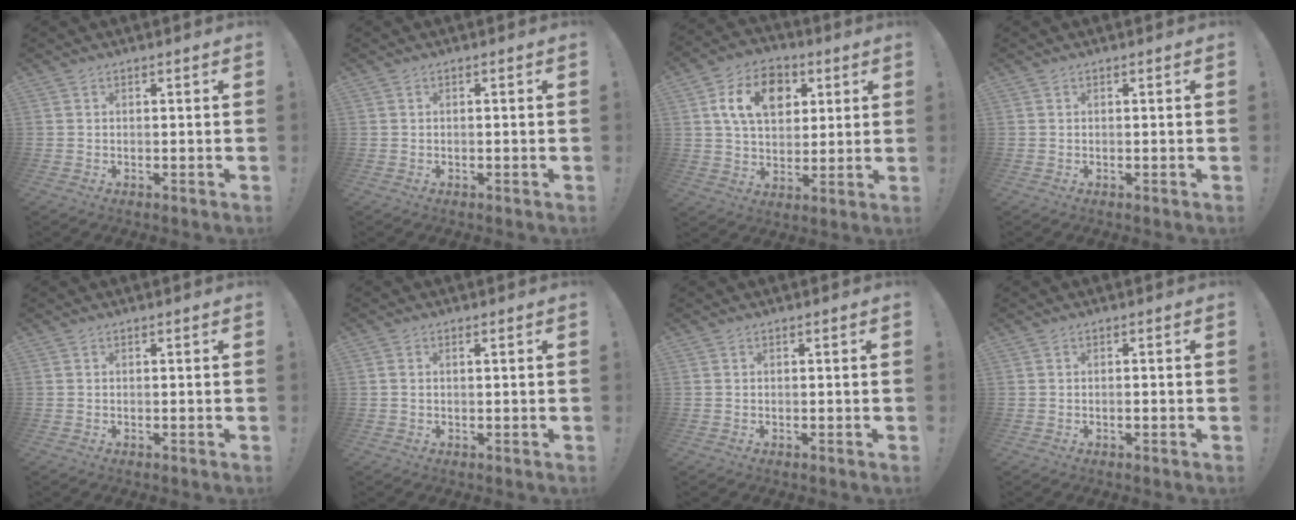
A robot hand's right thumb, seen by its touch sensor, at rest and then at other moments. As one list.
[{"total": 0.5, "force": [-0.3, -0.2, 0.3], "torque": [-0.006, -0.002, -0.006]}, {"total": 15.2, "force": [5.4, 11.0, 8.9], "torque": [-0.135, -0.006, 0.103]}, {"total": 0.0}, {"total": 0.0}, {"total": 0.8, "force": [0.4, 0.4, 0.6], "torque": [-0.020, 0.007, 0.008]}, {"total": 0.0}, {"total": 0.8, "force": [-0.5, 0.1, 0.6], "torque": [-0.002, -0.004, -0.011]}]